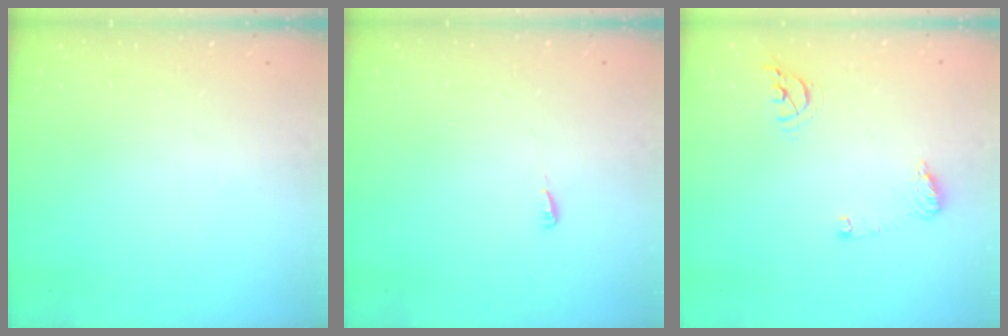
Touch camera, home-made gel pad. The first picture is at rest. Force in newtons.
{"total": 4.4, "press": 4.4, "slide": 0.5}
{"total": 8.1, "press": 8.1, "slide": 0.4}